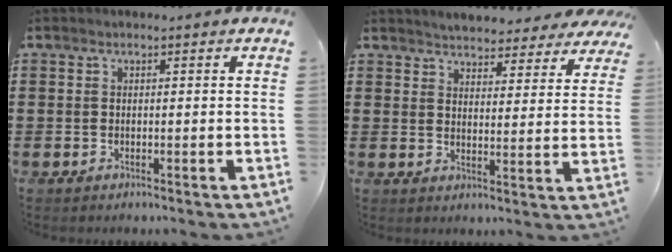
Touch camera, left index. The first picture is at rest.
{"total": 3.7, "force": [3.7, 0.1, 0.0], "torque": [-0.020, -0.022, 0.065]}